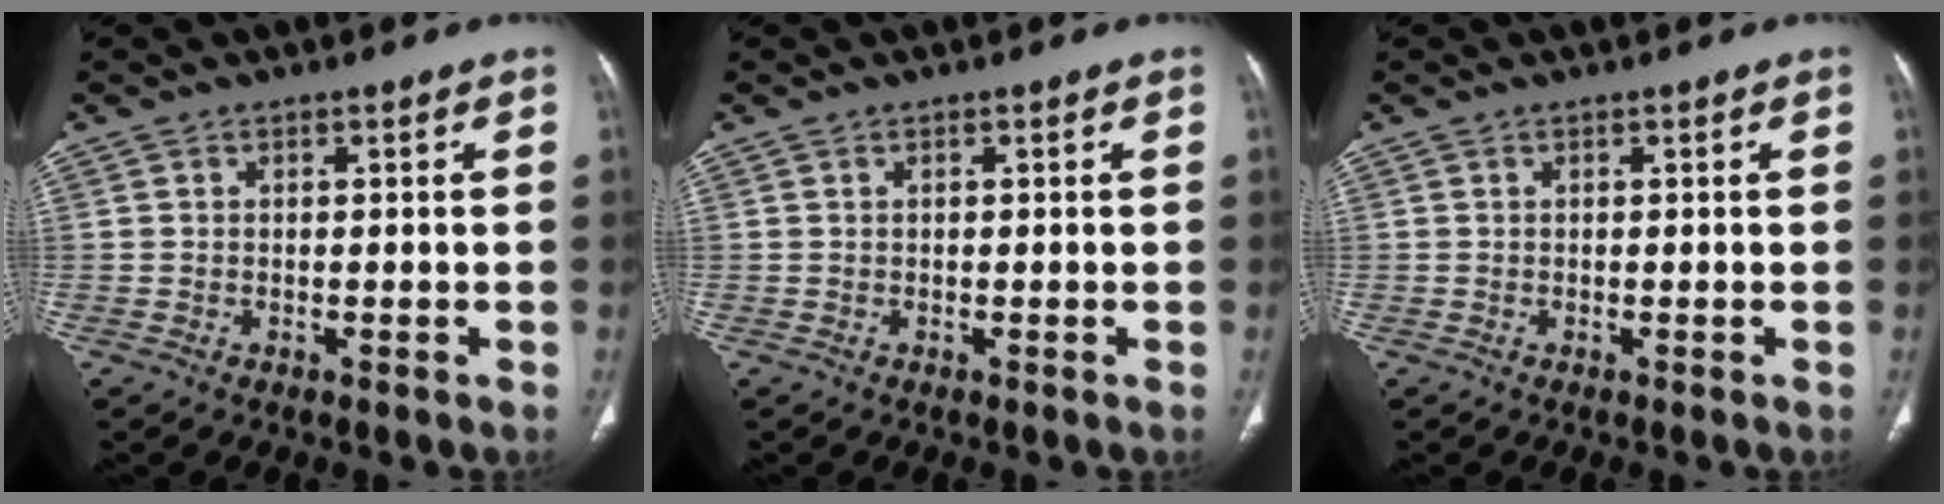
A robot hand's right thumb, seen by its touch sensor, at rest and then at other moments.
{"total": 0.0}
{"total": 0.0}